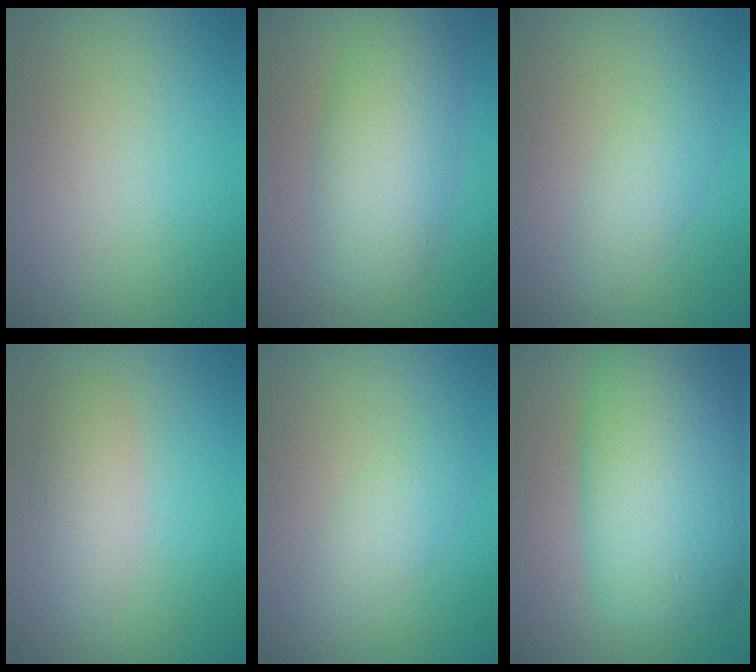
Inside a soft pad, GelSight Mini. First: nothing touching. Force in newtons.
{"total": 5.5, "press": 5.5, "slide": 0.2}
{"total": 2.0, "press": 2.0, "slide": 0.0}
{"total": 2.3, "press": 2.3, "slide": 0.1}
{"total": 2.0, "press": 2.0, "slide": 0.1}
{"total": 11.1, "press": 11.1, "slide": 0.1}